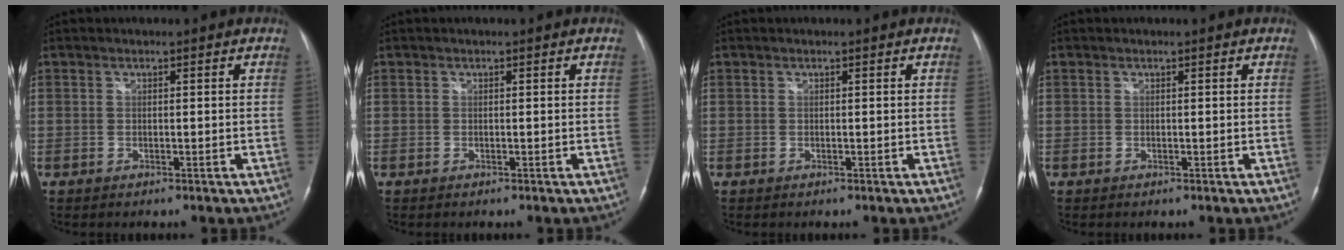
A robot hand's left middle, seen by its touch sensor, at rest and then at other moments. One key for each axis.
{"total": 0.0}
{"total": 0.0}
{"total": 0.0}